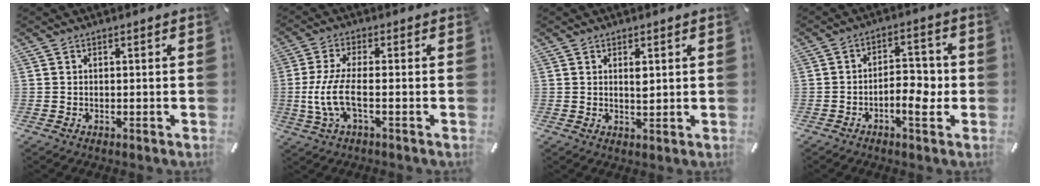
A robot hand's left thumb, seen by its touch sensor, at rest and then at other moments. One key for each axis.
{"total": 8.5, "fx": -1.5, "fy": 2.7, "fz": 8.0, "tx": -0.174, "ty": -0.016, "tz": -0.028}
{"total": 2.3, "fx": 0.9, "fy": 0.9, "fz": 1.9, "tx": -0.033, "ty": -0.001, "tz": 0.014}
{"total": 7.2, "fx": -2.5, "fy": 3.5, "fz": 5.7, "tx": -0.084, "ty": 0.014, "tz": -0.044}